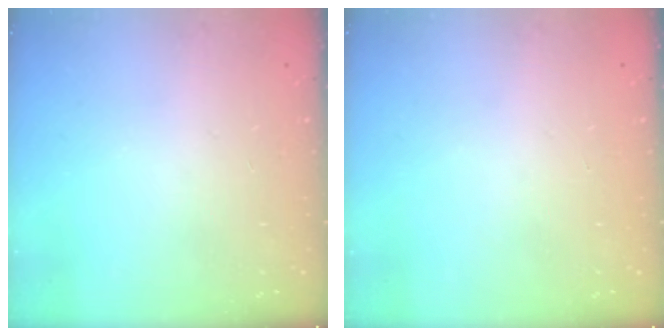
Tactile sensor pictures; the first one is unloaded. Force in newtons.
{"total": 0.0}